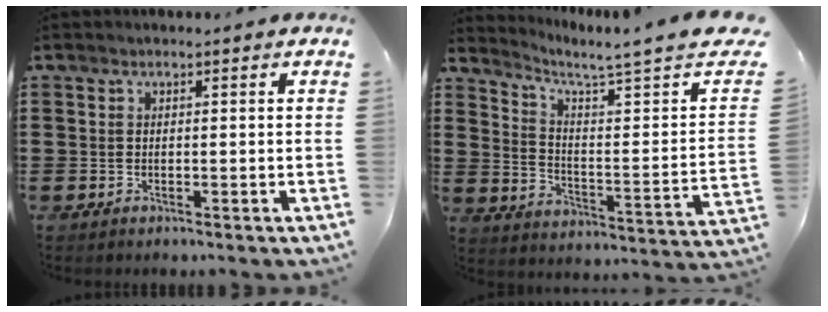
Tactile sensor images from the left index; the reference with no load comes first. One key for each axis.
{"total": 3.6, "fx": 2.3, "fy": -0.8, "fz": 2.7, "tx": -0.068, "ty": -0.035, "tz": 0.027}